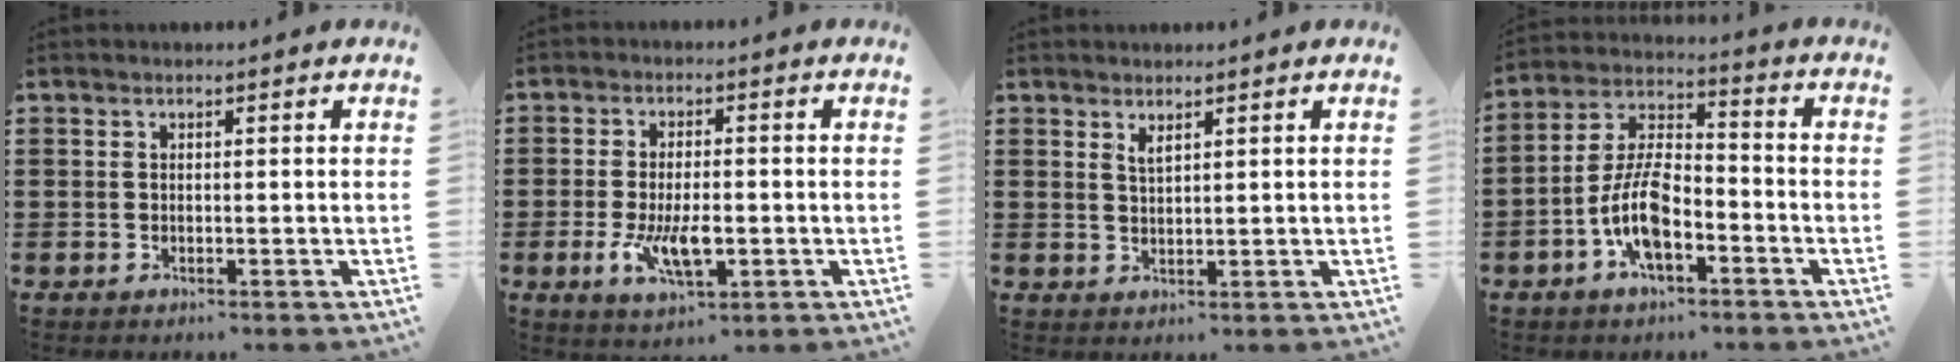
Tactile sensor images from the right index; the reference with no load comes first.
{"total": 6.7, "force": [-1.7, 2.7, 5.9], "torque": [-0.114, -0.003, -0.028]}
{"total": 1.6, "force": [1.3, 0.4, 0.9], "torque": [-0.018, 0.002, 0.022]}
{"total": 9.4, "force": [-4.0, 4.3, 7.4], "torque": [-0.177, 0.000, -0.080]}